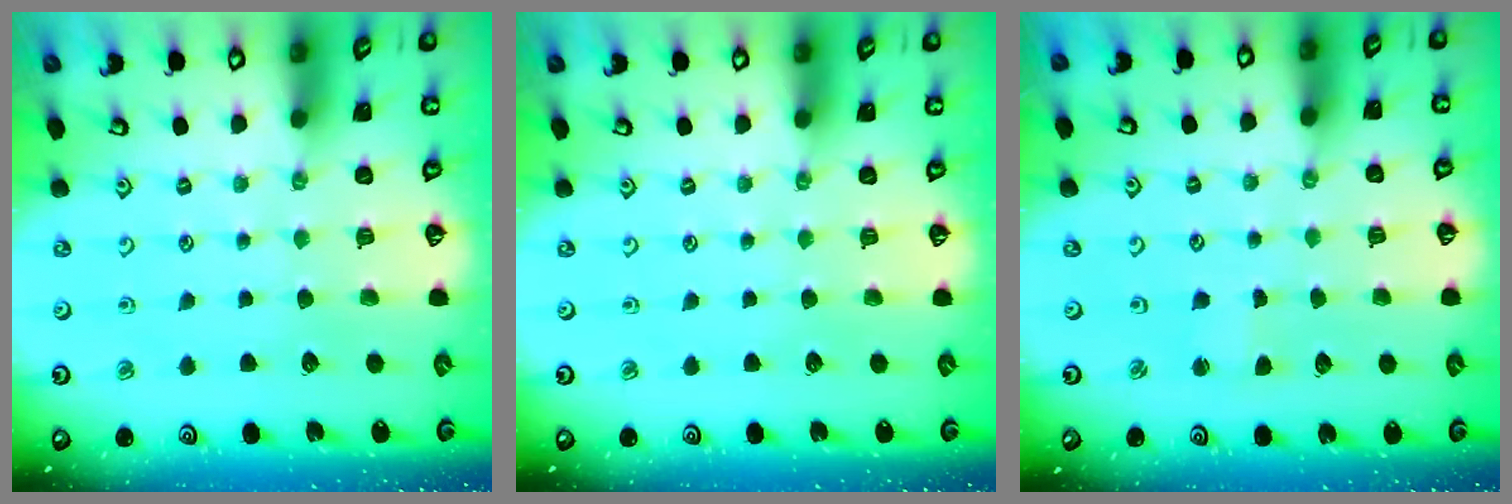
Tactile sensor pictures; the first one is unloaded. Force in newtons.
{"total": 0.0}
{"total": 1.6, "press": 1.5, "slide": 0.4}